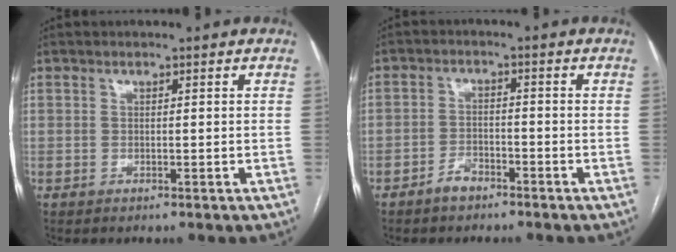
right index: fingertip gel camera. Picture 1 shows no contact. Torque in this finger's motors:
{"motor_torque": [-0.13, -0.13, -0.53, -0.21]}